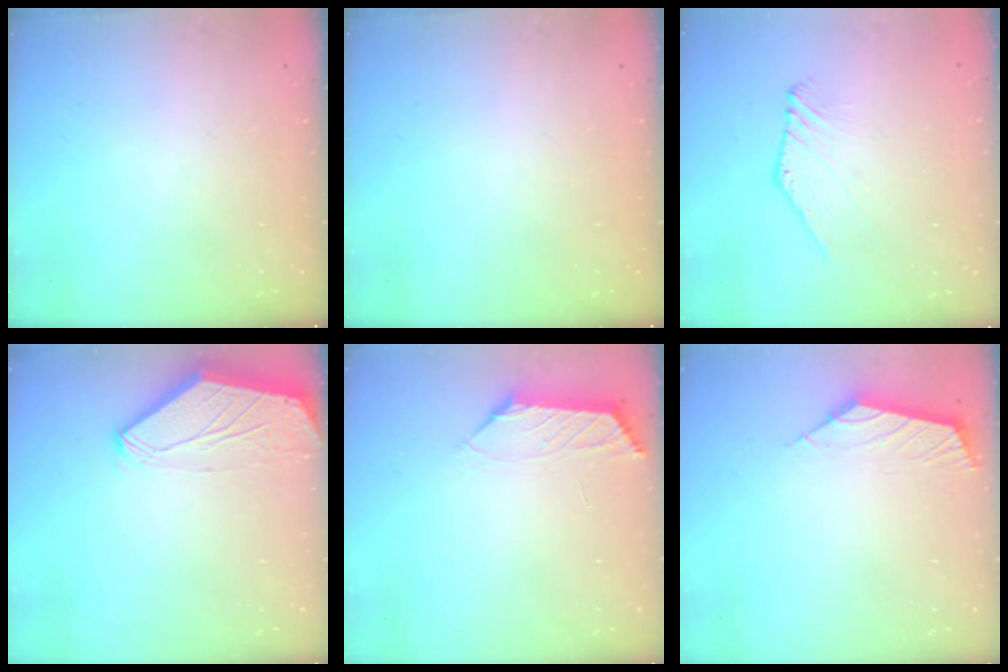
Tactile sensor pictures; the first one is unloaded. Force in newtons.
{"total": 0.0}
{"total": 2.1, "press": 2.1, "slide": 0.1}
{"total": 0.0}
{"total": 0.8, "press": 0.7, "slide": 0.4}
{"total": 3.0, "press": 2.9, "slide": 0.8}